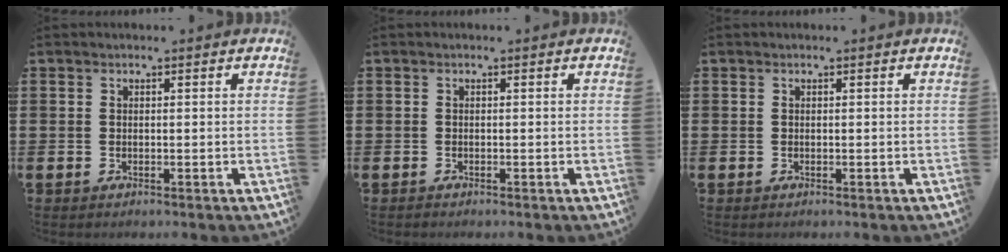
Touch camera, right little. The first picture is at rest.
{"total": 0.0}
{"total": 0.0}